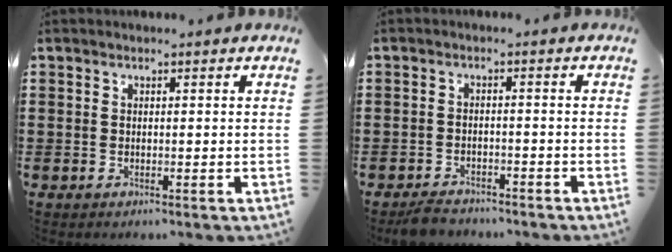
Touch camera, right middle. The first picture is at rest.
{"total": 2.6, "force": [-2.5, 0.7, 0.3], "torque": [-0.011, 0.004, -0.052]}